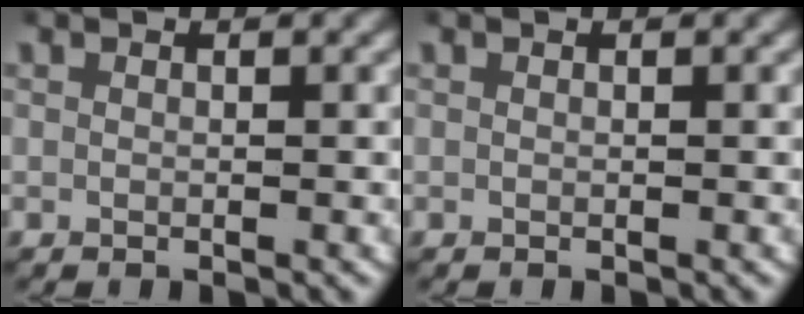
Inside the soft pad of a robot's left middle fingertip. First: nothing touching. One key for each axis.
{"total": 0.0}